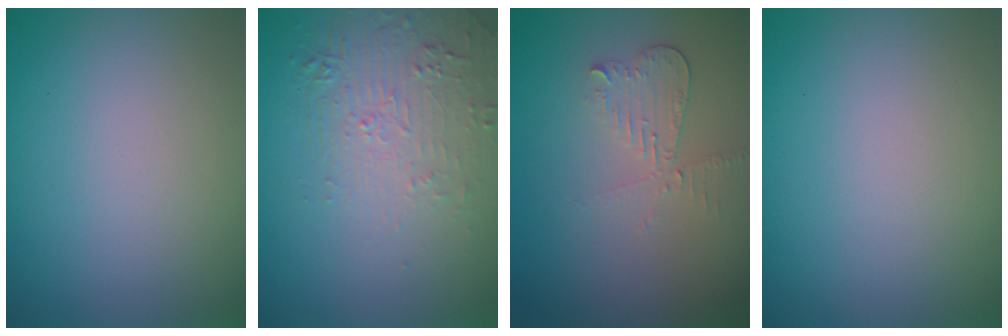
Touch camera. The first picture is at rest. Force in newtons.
{"total": 2.2, "press": 1.3, "slide": 1.8}
{"total": 2.1, "press": 2.0, "slide": 0.5}
{"total": 0.0}